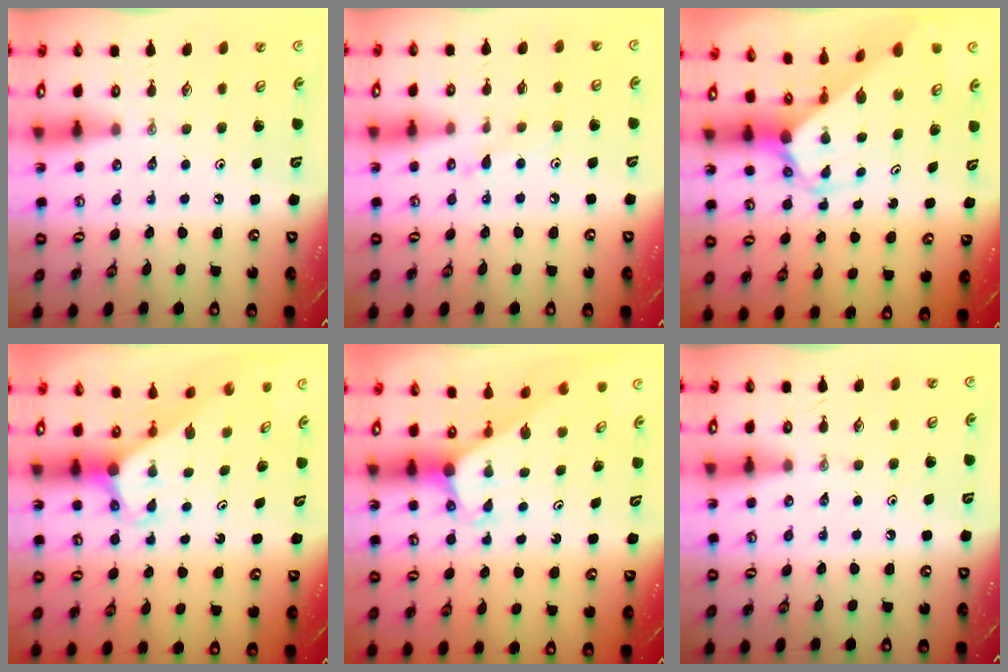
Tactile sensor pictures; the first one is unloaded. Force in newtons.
{"total": 6.9, "press": 6.9, "slide": 0.4}
{"total": 4.7, "press": 4.6, "slide": 0.4}
{"total": 3.2, "press": 3.2, "slide": 0.2}
{"total": 2.9, "press": 2.9, "slide": 0.0}
{"total": 0.0}